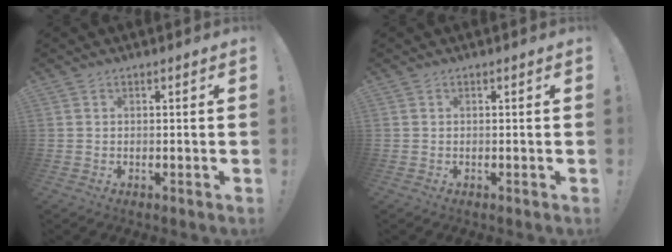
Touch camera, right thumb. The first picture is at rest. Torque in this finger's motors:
{"motor_torque": [0.00, 0.00, 0.00, 0.00, 0.00]}